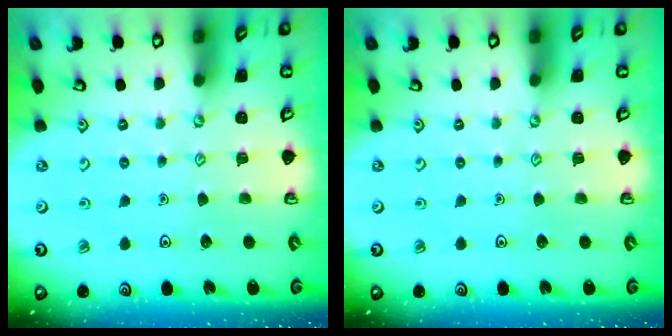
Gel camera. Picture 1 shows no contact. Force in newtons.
{"total": 0.0}